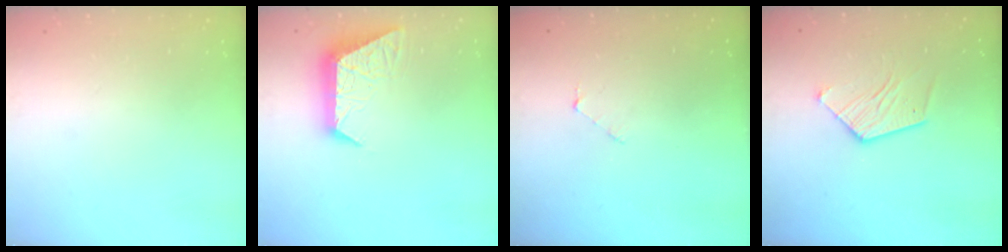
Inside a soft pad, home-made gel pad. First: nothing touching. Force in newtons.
{"total": 11.0, "press": 11.0, "slide": 0.5}
{"total": 1.6, "press": 1.6, "slide": 0.1}
{"total": 10.2, "press": 10.2, "slide": 0.7}